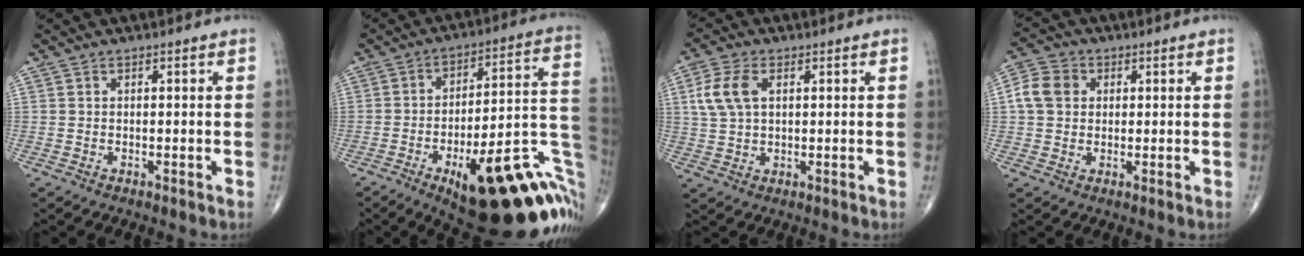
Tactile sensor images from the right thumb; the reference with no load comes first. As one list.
[{"total": 30.2, "force": [-11.2, 10.2, 26.1], "torque": [-0.259, 0.052, -0.146]}, {"total": 7.0, "force": [1.9, 4.1, 5.3], "torque": [-0.117, 0.006, 0.039]}, {"total": 6.5, "force": [1.1, 5.4, 3.4], "torque": [-0.060, 0.009, 0.015]}]